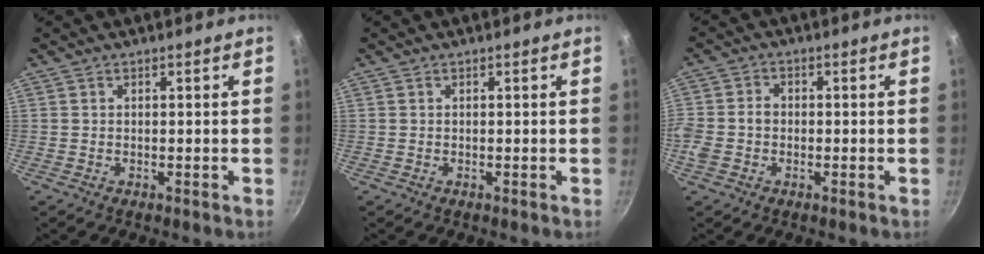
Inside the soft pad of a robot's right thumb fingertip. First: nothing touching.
{"total": 0.0}
{"total": 6.1, "force": [-0.8, 4.9, 3.6], "torque": [-0.072, 0.013, -0.023]}